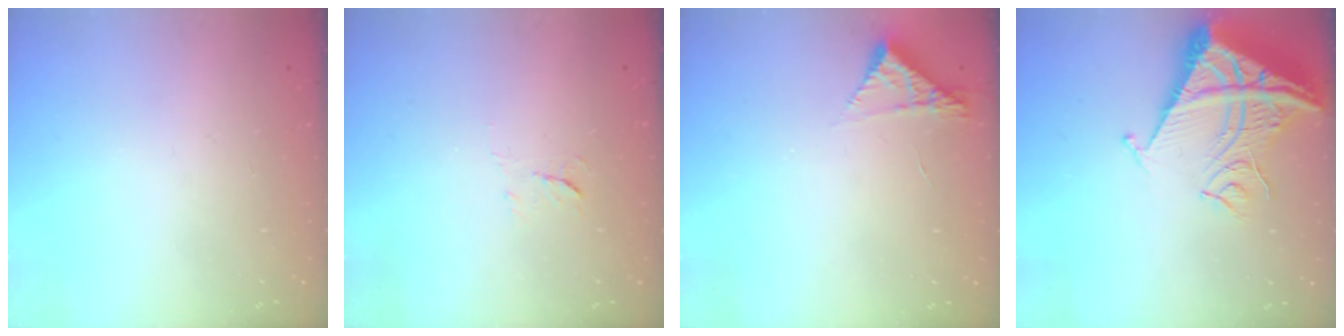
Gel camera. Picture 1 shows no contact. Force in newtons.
{"total": 5.4, "press": 5.3, "slide": 0.7}
{"total": 4.3, "press": 4.3, "slide": 0.3}
{"total": 11.9, "press": 11.8, "slide": 1.2}